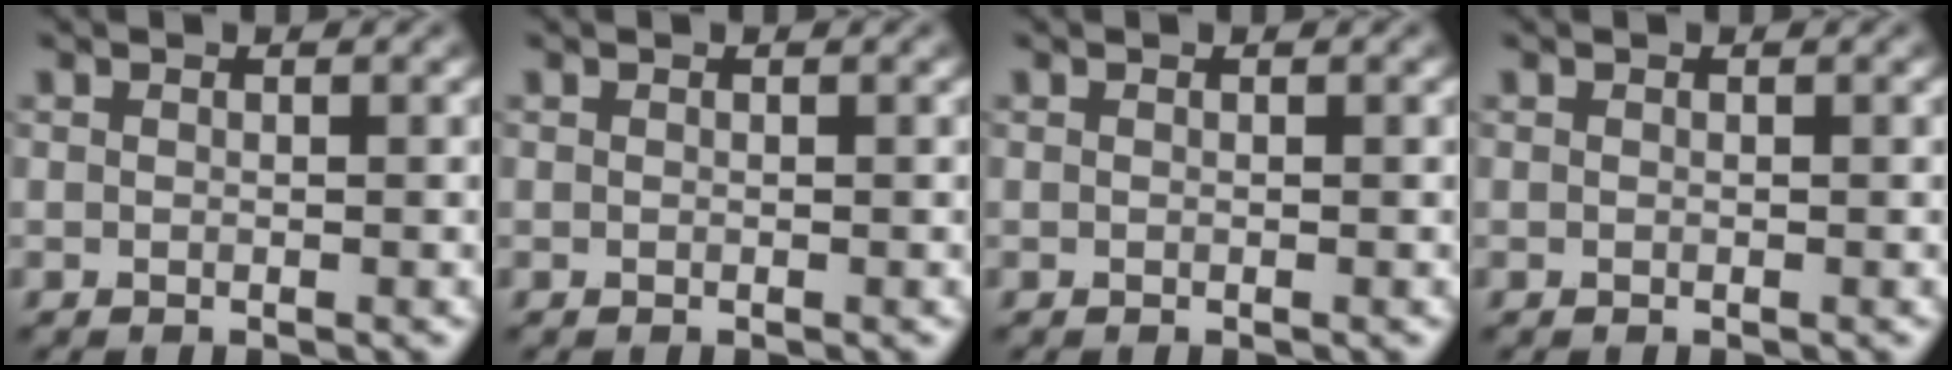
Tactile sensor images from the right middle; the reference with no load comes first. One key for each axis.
{"total": 0.0}
{"total": 0.0}
{"total": 0.0}